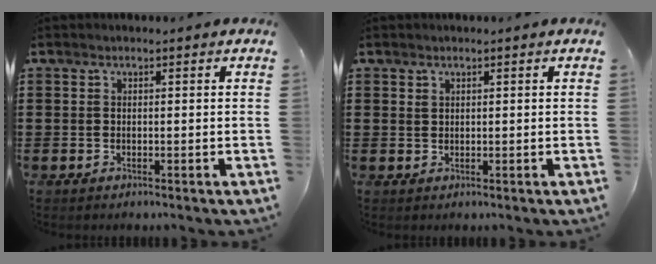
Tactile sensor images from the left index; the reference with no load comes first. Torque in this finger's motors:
{"motor_torque": [0.46, 0.61, 0.05, -0.02]}